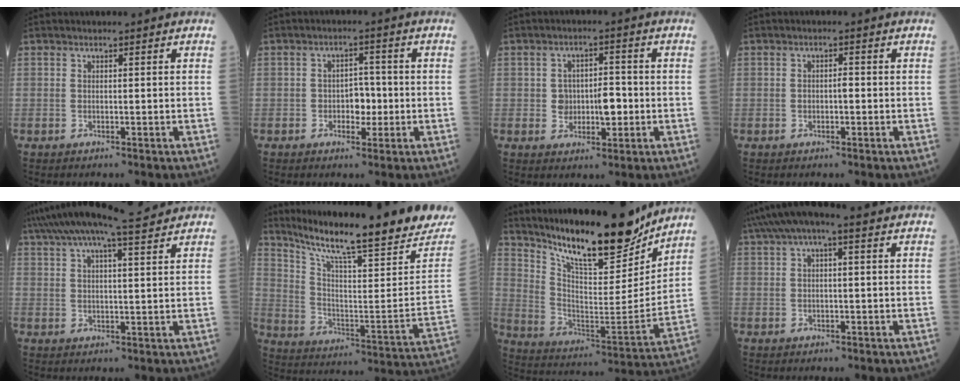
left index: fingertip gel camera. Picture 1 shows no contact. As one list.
[{"total": 3.8, "force": [-0.8, 2.4, 2.8], "torque": [-0.040, 0.009, -0.013]}, {"total": 5.3, "force": [-0.7, 3.2, 4.2], "torque": [-0.065, 0.014, -0.005]}, {"total": 1.5, "force": [-0.3, 0.7, 1.4], "torque": [-0.020, 0.004, -0.006]}, {"total": 13.3, "force": [11.3, 0.8, 6.9], "torque": [-0.130, 0.037, 0.169]}, {"total": 23.4, "force": [19.6, 1.1, 12.8], "torque": [-0.212, -0.055, 0.282]}, {"total": 20.0, "force": [17.2, 3.0, 9.7], "torque": [-0.168, -0.031, 0.281]}, {"total": 6.2, "force": [3.5, 1.4, 4.9], "torque": [-0.092, 0.045, 0.056]}]